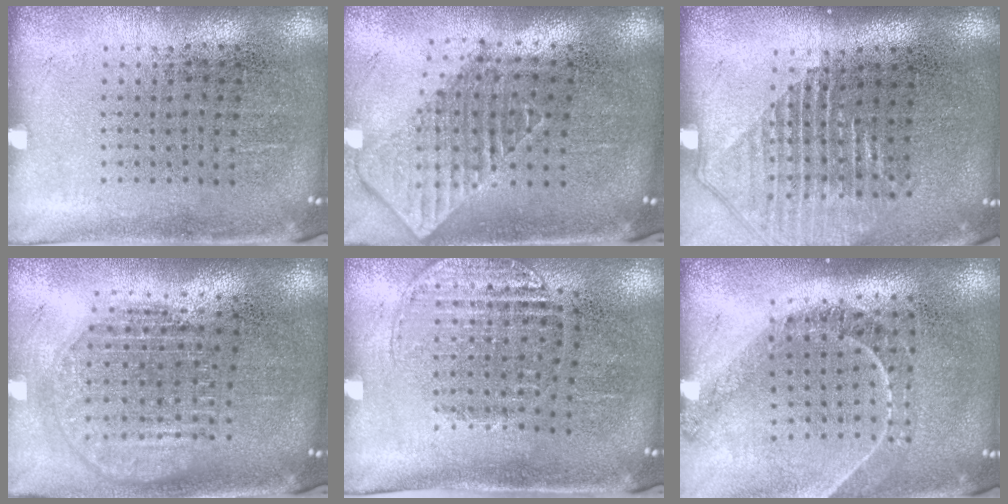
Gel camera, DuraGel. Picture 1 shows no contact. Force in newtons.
{"total": 2.0, "press": 1.5, "slide": 1.2}
{"total": 1.3, "press": 1.2, "slide": 0.6}
{"total": 1.8, "press": 1.5, "slide": 1.0}
{"total": 1.3, "press": 1.1, "slide": 0.7}
{"total": 1.2, "press": 1.1, "slide": 0.4}